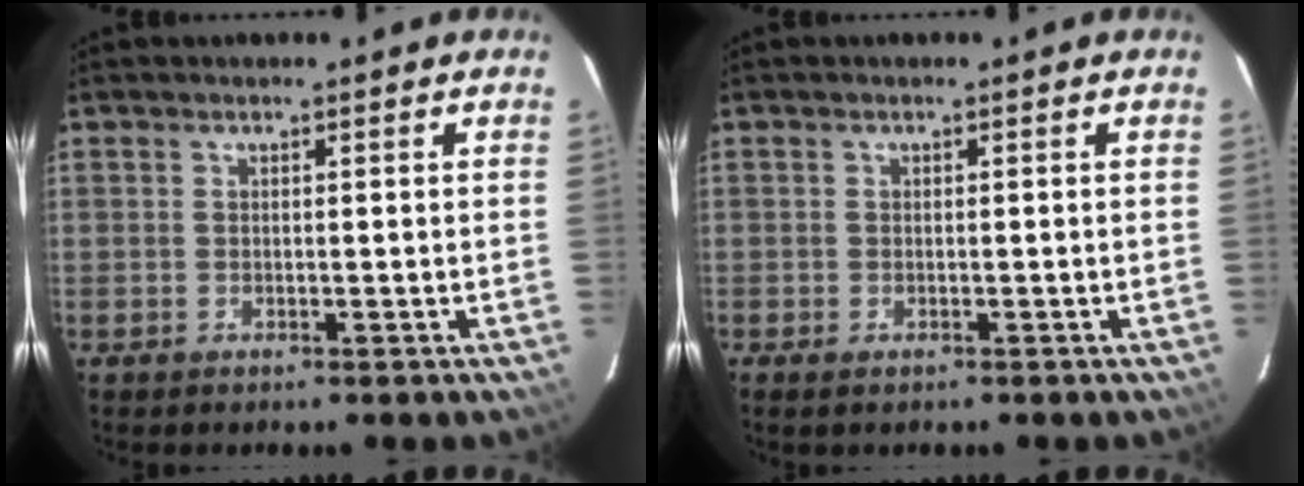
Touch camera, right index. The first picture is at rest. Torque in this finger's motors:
{"motor_torque": [0.29, -0.52, -0.06, -0.03]}